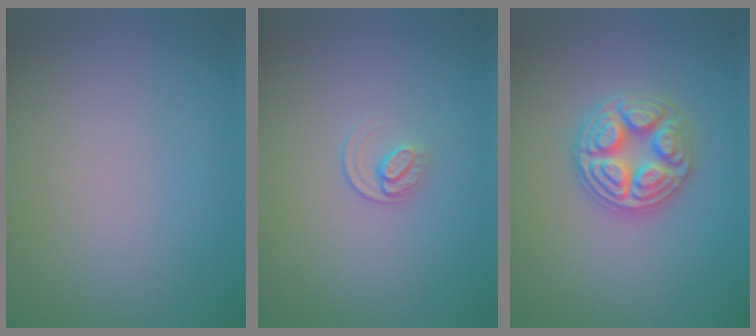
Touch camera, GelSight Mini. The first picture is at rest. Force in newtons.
{"total": 1.2, "press": 0.8, "slide": 0.9}
{"total": 4.8, "press": 4.7, "slide": 0.6}